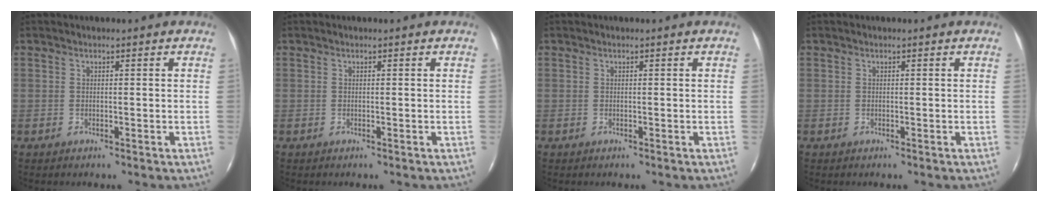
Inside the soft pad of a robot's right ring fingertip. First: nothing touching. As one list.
[{"total": 0.0}, {"total": 0.0}, {"total": 0.0}]